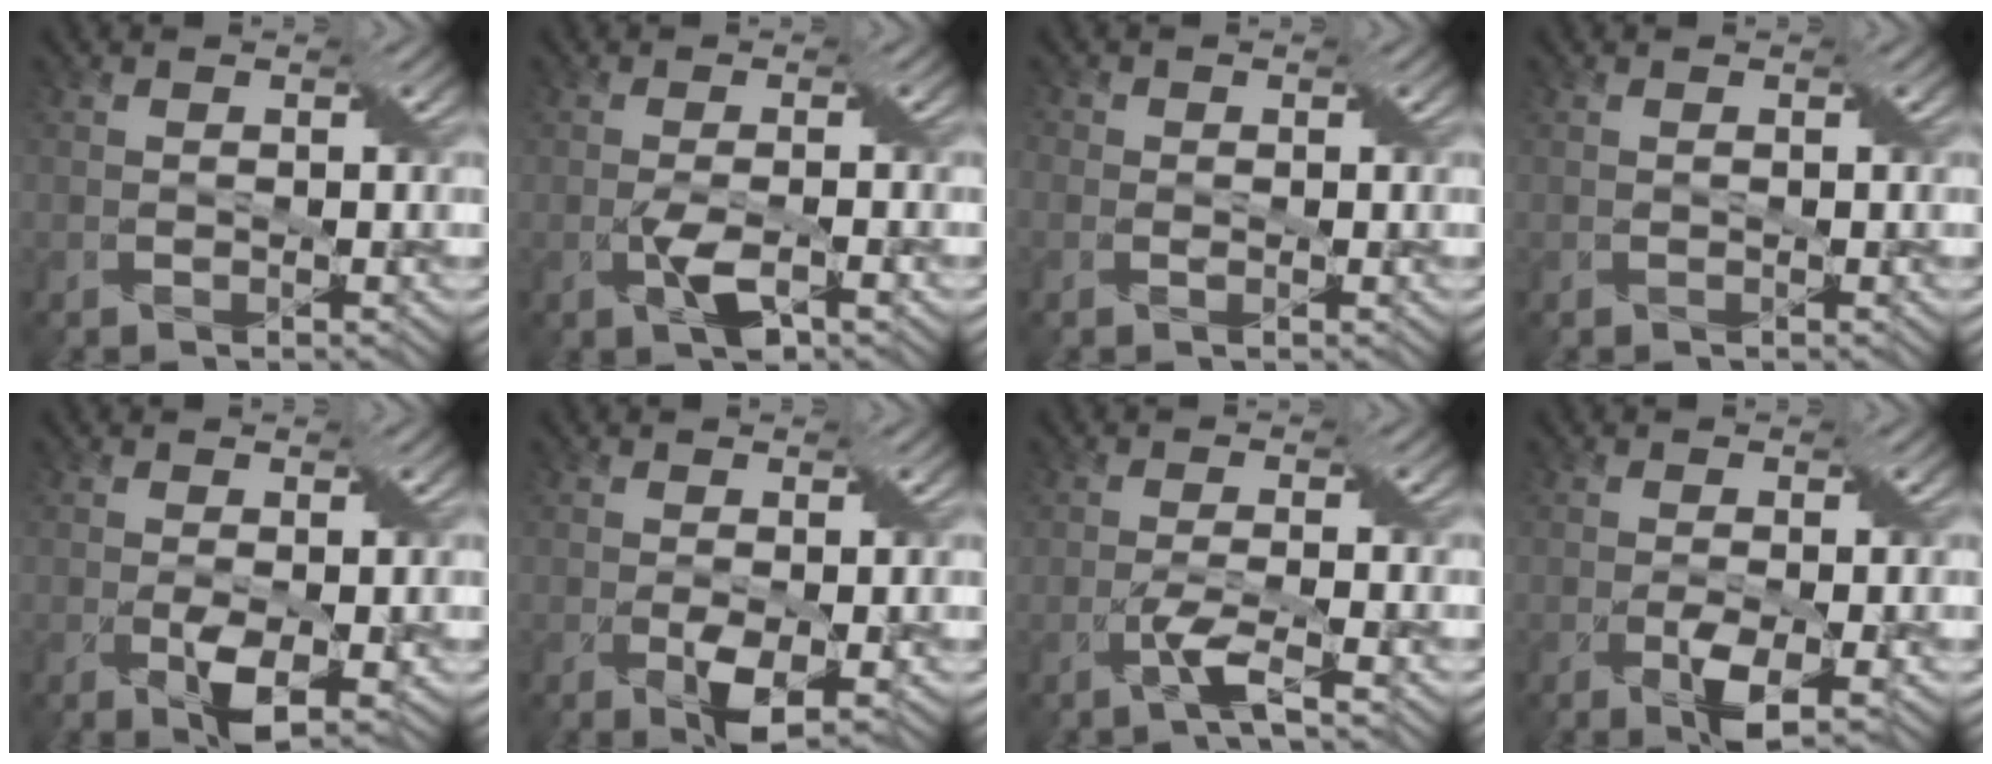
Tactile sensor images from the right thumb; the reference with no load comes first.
{"total": 3.4, "force": [-1.3, 1.0, 3.0], "torque": [-0.064, 0.000, -0.022]}
{"total": 1.7, "force": [-0.2, 1.5, 0.9], "torque": [-0.010, 0.001, -0.007]}
{"total": 0.0}
{"total": 3.4, "force": [-0.5, 1.5, 3.0], "torque": [-0.065, -0.012, -0.004]}
{"total": 3.3, "force": [-0.6, 1.5, 2.8], "torque": [-0.061, -0.012, -0.006]}
{"total": 2.8, "force": [-1.4, 0.0, 2.4], "torque": [-0.053, 0.011, -0.034]}
{"total": 3.5, "force": [-1.1, 1.1, 3.1], "torque": [-0.061, -0.006, -0.016]}